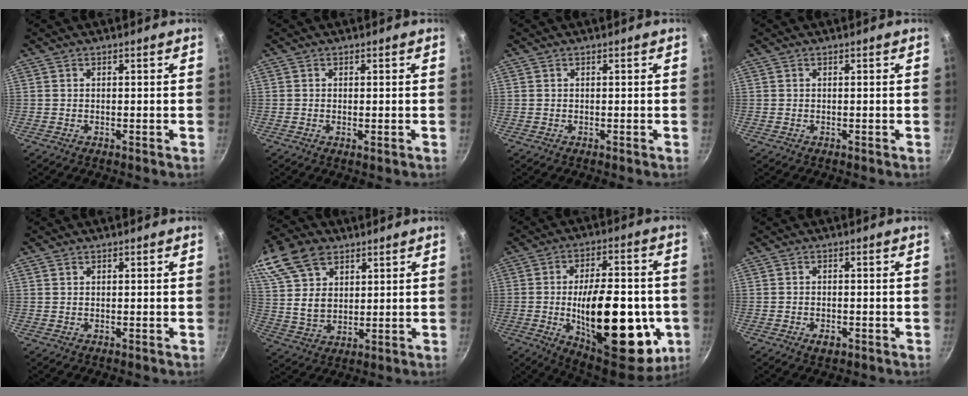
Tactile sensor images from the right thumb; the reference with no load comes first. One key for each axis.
{"total": 0.8, "fx": -0.1, "fy": 0.2, "fz": 0.7, "tx": -0.014, "ty": -0.003, "tz": -0.002}
{"total": 0.0}
{"total": 0.0}
{"total": 0.5, "fx": 0.3, "fy": 0.4, "fz": 0.2, "tx": -0.004, "ty": 0.000, "tz": 0.006}
{"total": 18.1, "fx": 9.9, "fy": 11.8, "fz": 9.5, "tx": -0.195, "ty": -0.002, "tz": 0.194}
{"total": 28.6, "fx": -5.2, "fy": 13.5, "fz": 24.7, "tx": -0.323, "ty": 0.009, "tz": -0.057}
{"total": 2.4, "fx": -1.1, "fy": 1.4, "fz": 1.6, "tx": -0.028, "ty": 0.005, "tz": -0.017}